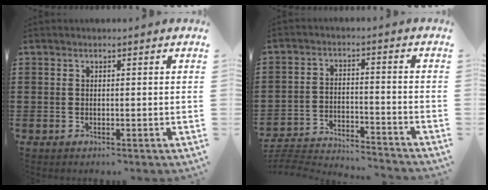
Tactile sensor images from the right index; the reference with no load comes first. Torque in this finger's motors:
{"motor_torque": [-1.77, 0.37, -1.05, -0.21]}